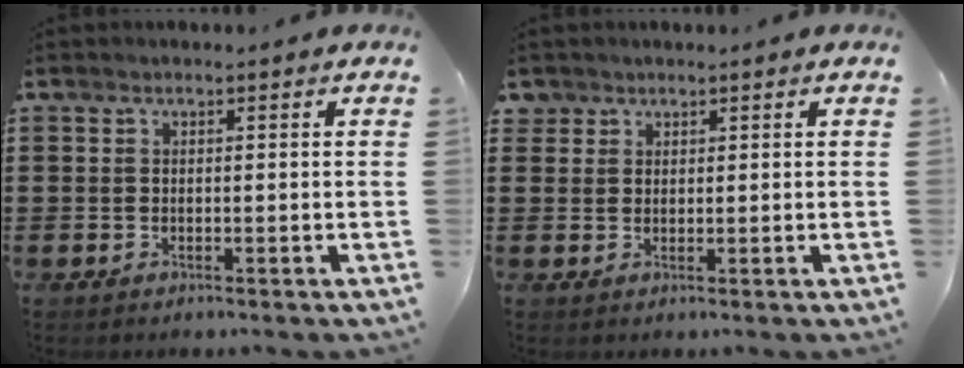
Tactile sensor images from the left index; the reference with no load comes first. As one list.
[{"total": 1.7, "force": [1.3, 1.1, 0.1], "torque": [-0.008, 0.005, 0.026]}]